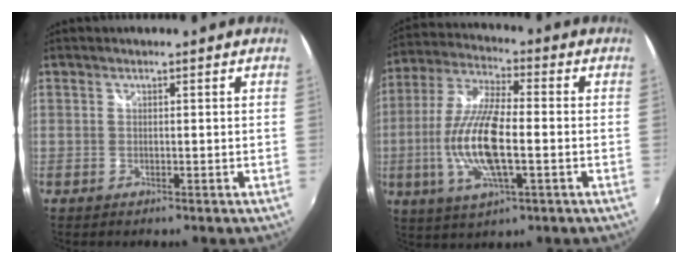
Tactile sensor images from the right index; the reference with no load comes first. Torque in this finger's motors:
{"motor_torque": [1.59, -0.55, 0.53, 0.14]}